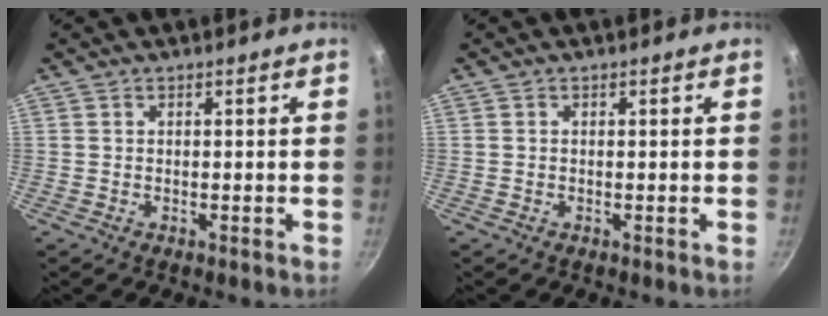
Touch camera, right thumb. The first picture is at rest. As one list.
[{"total": 0.0}]